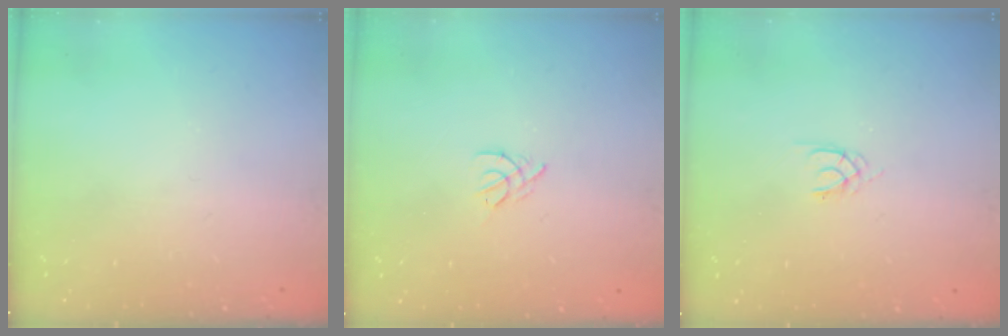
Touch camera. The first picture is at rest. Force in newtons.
{"total": 2.5, "press": 2.4, "slide": 0.6}
{"total": 1.3, "press": 1.2, "slide": 0.3}